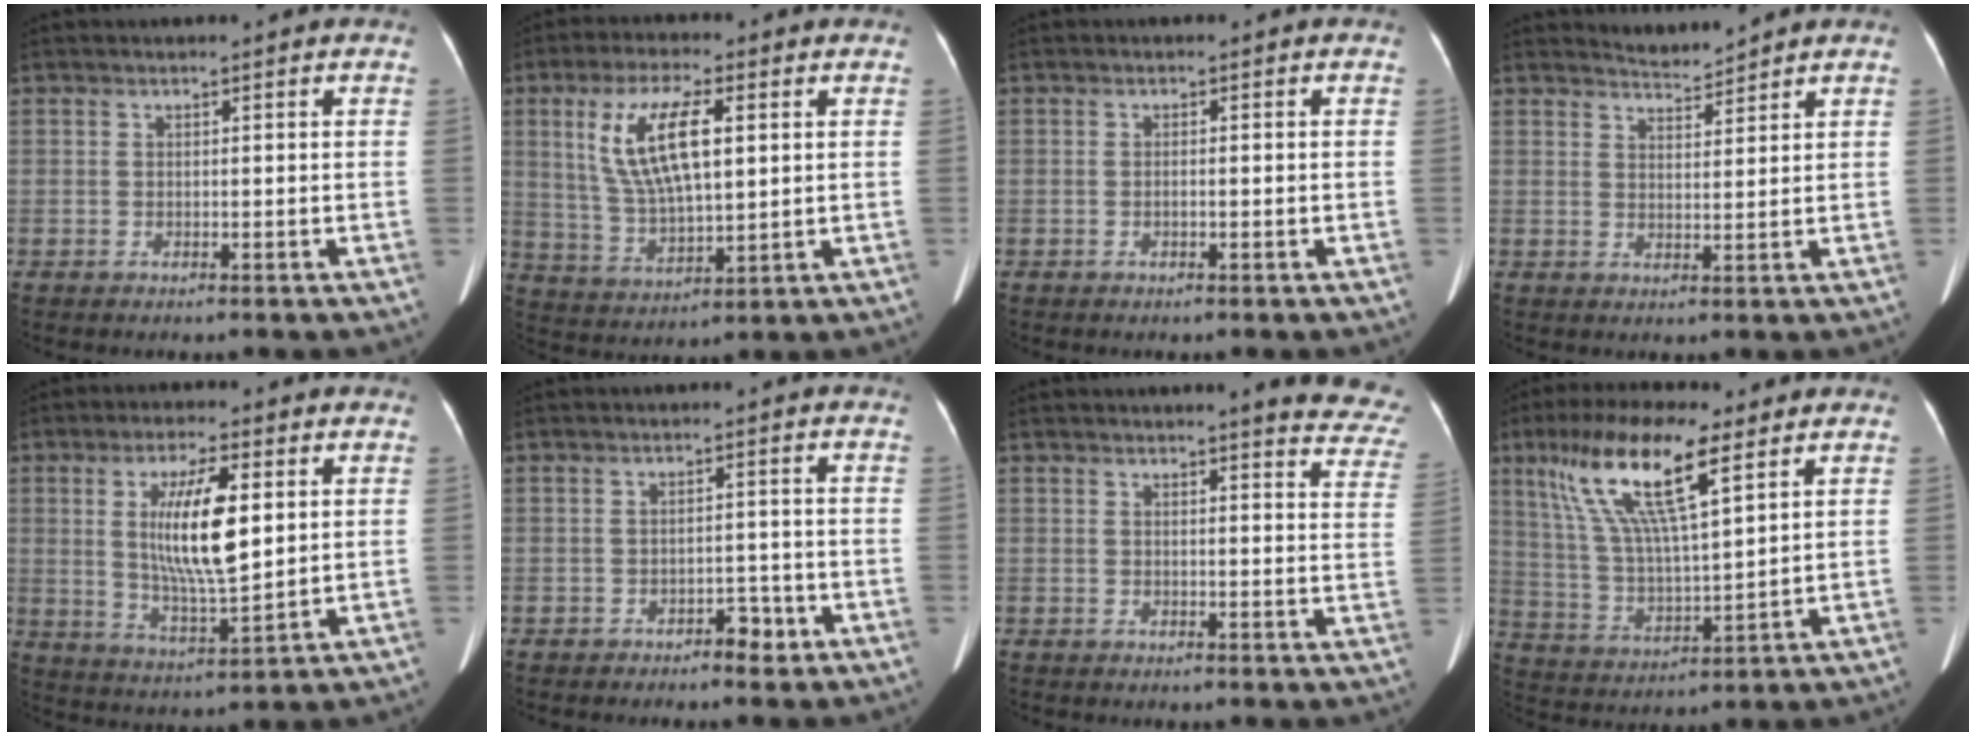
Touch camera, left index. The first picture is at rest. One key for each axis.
{"total": 11.1, "fx": 3.0, "fy": 3.3, "fz": 10.2, "tx": -0.212, "ty": 0.003, "tz": 0.061}
{"total": 0.9, "fx": -0.3, "fy": 0.2, "fz": 0.8, "tx": -0.018, "ty": 0.004, "tz": -0.001}
{"total": 2.8, "fx": 2.7, "fy": -0.4, "fz": -0.4, "tx": 0.000, "ty": -0.002, "tz": 0.054}
{"total": 11.3, "fx": 2.4, "fy": 2.2, "fz": 10.8, "tx": -0.204, "ty": -0.012, "tz": 0.045}
{"total": 2.7, "fx": -2.0, "fy": 1.3, "fz": 1.3, "tx": -0.012, "ty": -0.003, "tz": -0.027}
{"total": 10.6, "fx": 9.6, "fy": 1.3, "fz": 4.3, "tx": -0.016, "ty": -0.058, "tz": 0.072}
{"total": 15.0, "fx": 7.7, "fy": 2.8, "fz": 12.6, "tx": -0.256, "ty": 0.010, "tz": 0.146}